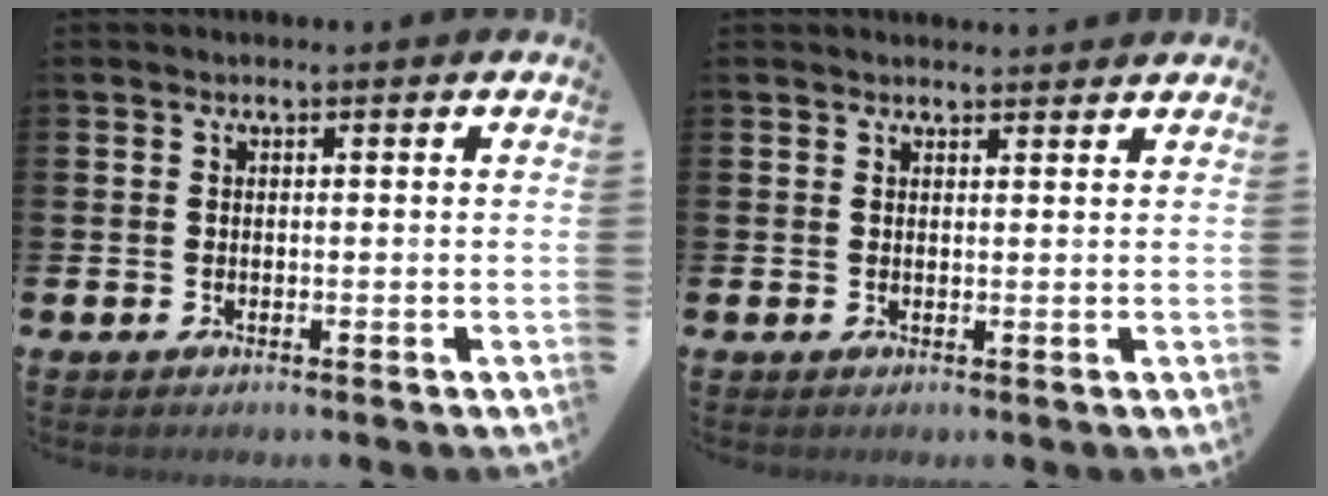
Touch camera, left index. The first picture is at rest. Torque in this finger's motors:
{"motor_torque": [0.11, -0.19, 0.02, -0.04]}